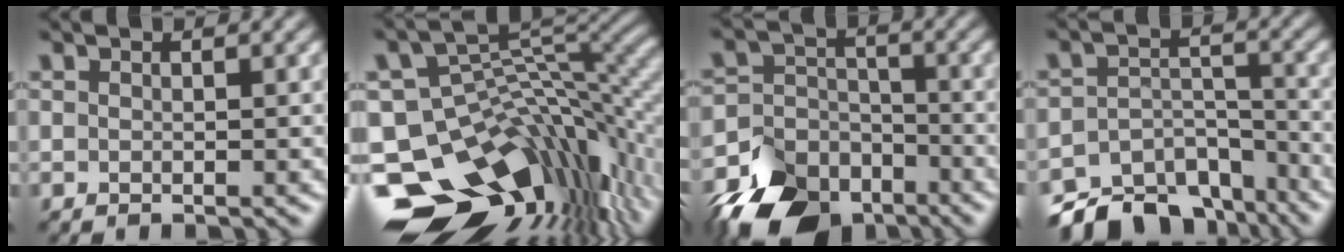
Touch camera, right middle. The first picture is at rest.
{"total": 14.6, "force": [-7.3, 7.9, 9.9], "torque": [-0.163, -0.007, -0.106]}
{"total": 10.5, "force": [-8.1, 5.9, 3.0], "torque": [-0.056, -0.015, -0.143]}
{"total": 9.1, "force": [-7.9, 4.0, 2.0], "torque": [-0.015, -0.003, -0.116]}